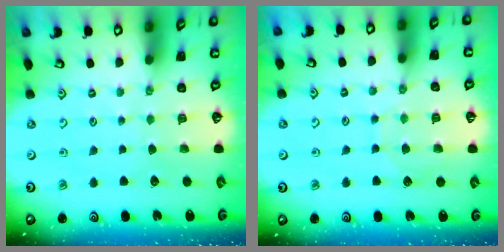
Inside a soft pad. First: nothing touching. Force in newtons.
{"total": 7.0, "press": 7.0, "slide": 0.5}